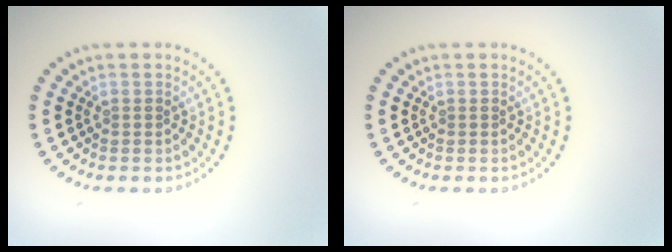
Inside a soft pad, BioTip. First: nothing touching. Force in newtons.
{"total": 0.0}